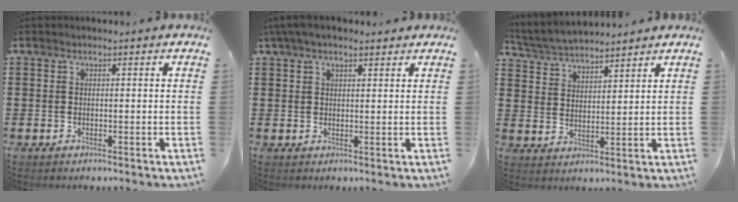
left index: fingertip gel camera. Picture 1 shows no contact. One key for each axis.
{"total": 3.7, "fx": 2.7, "fy": 1.2, "fz": 2.1, "tx": -0.047, "ty": 0.006, "tz": 0.051}
{"total": 4.3, "fx": 4.3, "fy": 0.4, "fz": 0.4, "tx": -0.027, "ty": -0.017, "tz": 0.076}